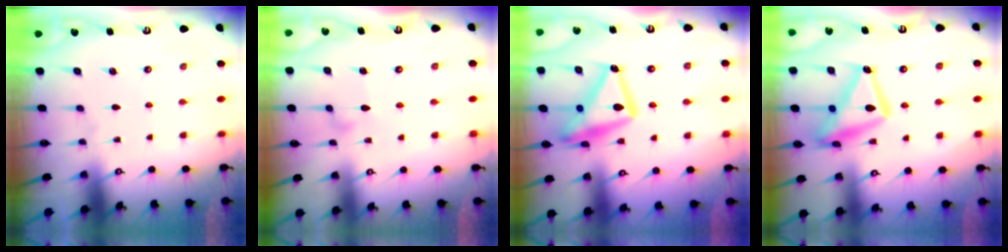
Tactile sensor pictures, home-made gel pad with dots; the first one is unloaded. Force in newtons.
{"total": 6.1, "press": 6.1, "slide": 0.3}
{"total": 18.9, "press": 18.8, "slide": 1.2}
{"total": 15.4, "press": 15.3, "slide": 1.2}